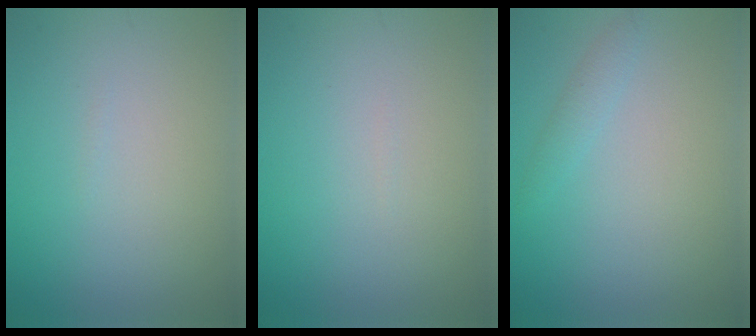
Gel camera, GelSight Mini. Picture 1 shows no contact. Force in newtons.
{"total": 0.0}
{"total": 1.1, "press": 1.1, "slide": 0.1}